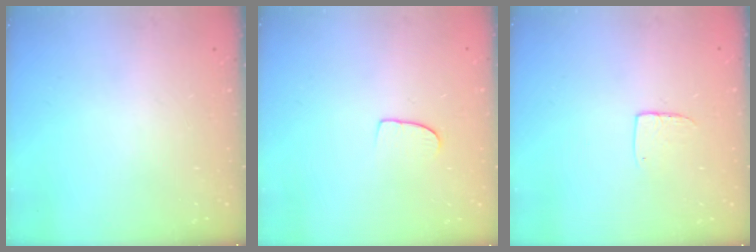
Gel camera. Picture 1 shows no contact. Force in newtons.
{"total": 6.1, "press": 6.1, "slide": 0.4}
{"total": 5.9, "press": 5.9, "slide": 0.5}